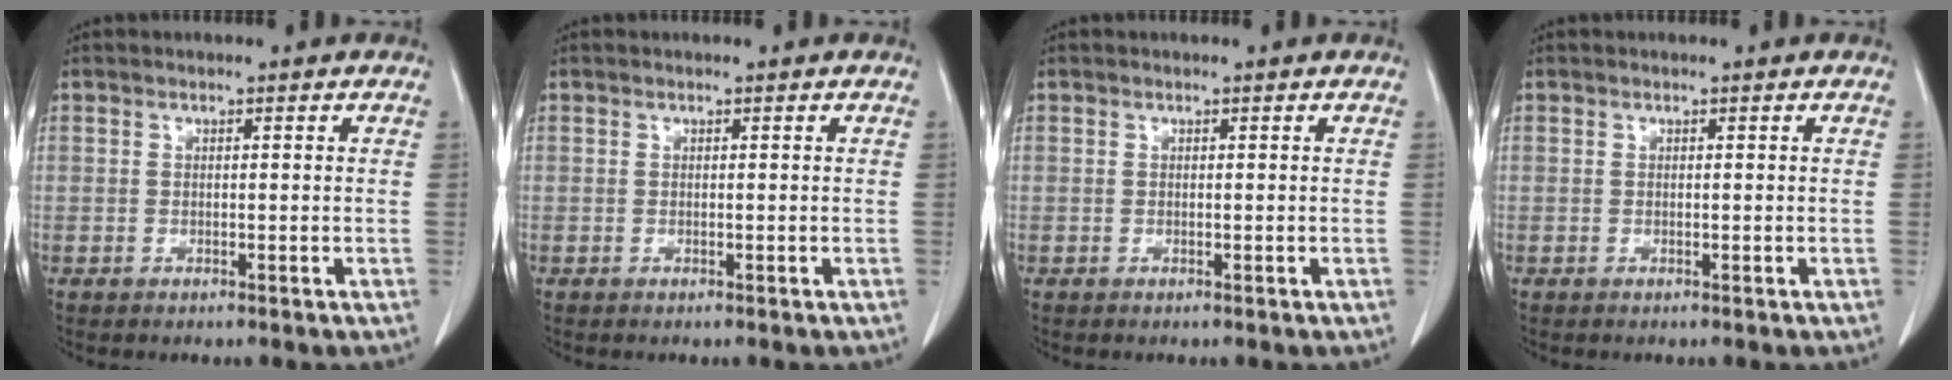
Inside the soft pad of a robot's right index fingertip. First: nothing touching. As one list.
[{"total": 0.0}, {"total": 0.0}, {"total": 0.0}]